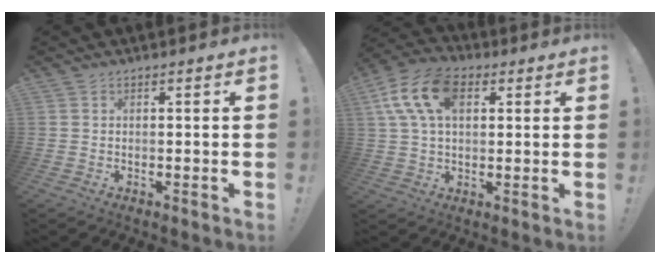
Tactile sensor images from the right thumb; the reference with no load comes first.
{"total": 15.6, "force": [5.1, 9.7, 11.0], "torque": [-0.204, -0.003, 0.093]}